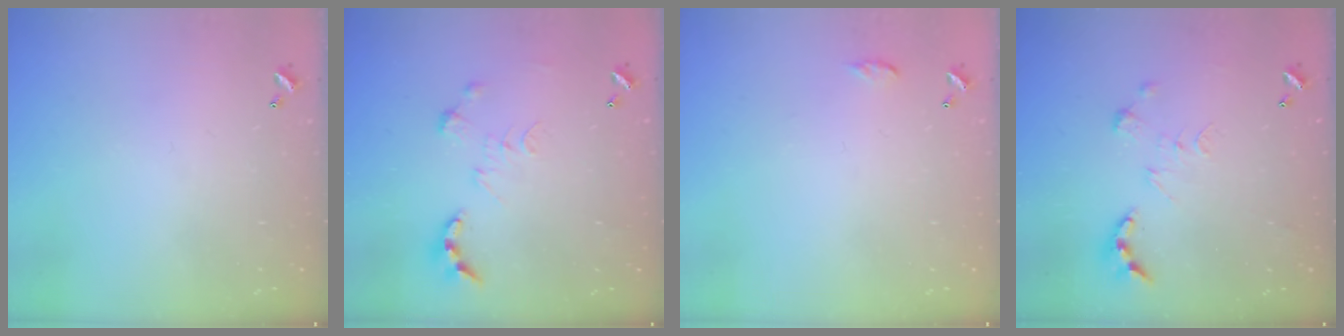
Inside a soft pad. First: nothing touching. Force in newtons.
{"total": 0.0}
{"total": 4.7, "press": 4.7, "slide": 0.6}
{"total": 0.0}